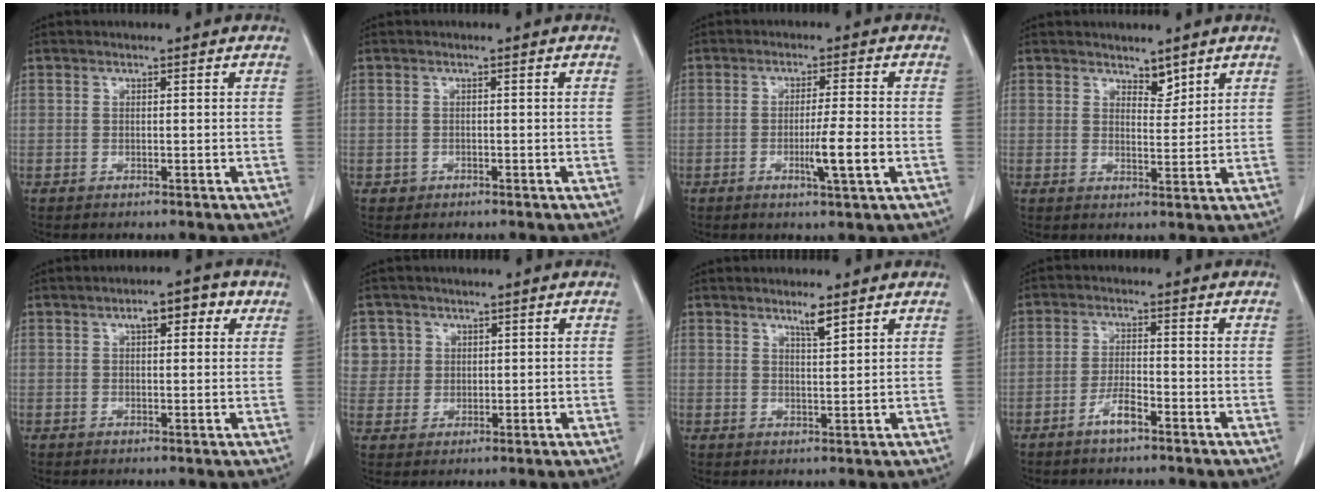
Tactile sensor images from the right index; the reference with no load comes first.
{"total": 0.8, "force": [-0.4, 0.7, 0.0], "torque": [-0.004, 0.003, -0.006]}
{"total": 5.6, "force": [-1.6, -0.4, 5.4], "torque": [-0.090, -0.011, -0.026]}
{"total": 2.6, "force": [2.3, 1.0, 0.8], "torque": [-0.011, -0.007, 0.040]}
{"total": 5.1, "force": [2.2, 1.8, 4.2], "torque": [-0.060, 0.017, 0.027]}
{"total": 5.6, "force": [2.0, 5.2, -0.1], "torque": [0.014, 0.009, 0.045]}
{"total": 2.7, "force": [2.0, 0.1, 1.8], "torque": [-0.037, -0.003, 0.036]}
{"total": 3.9, "force": [-2.5, 0.6, 2.9], "torque": [-0.056, 0.001, -0.047]}